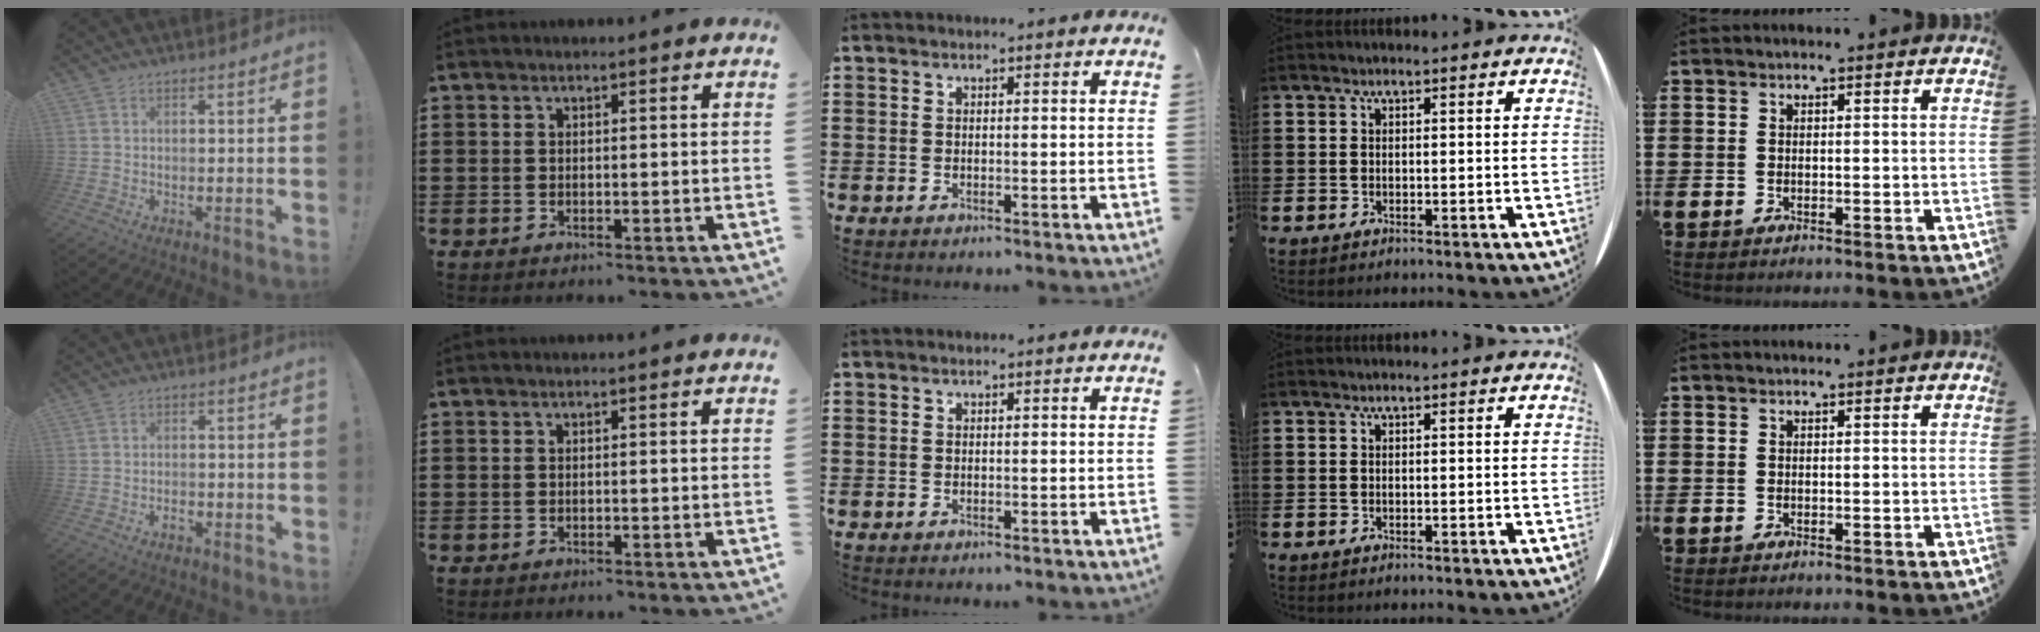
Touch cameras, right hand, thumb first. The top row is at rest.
{"thumb": {"total": 1.7, "force": [-1.3, 0.5, 0.9], "torque": [-0.021, 0.005, -0.022]}}